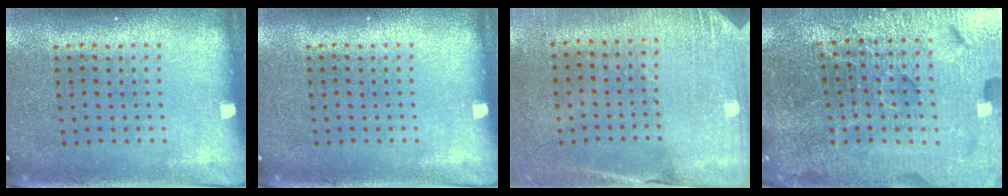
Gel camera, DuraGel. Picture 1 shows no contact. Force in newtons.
{"total": 0.0}
{"total": 2.6, "press": 2.4, "slide": 1.0}
{"total": 5.5, "press": 5.1, "slide": 1.8}